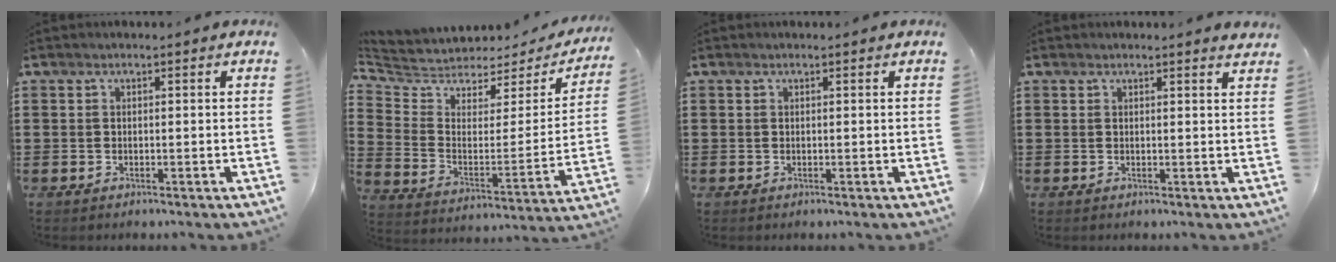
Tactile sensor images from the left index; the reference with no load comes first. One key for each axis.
{"total": 4.0, "fx": 3.5, "fy": 1.9, "fz": 0.3, "tx": -0.039, "ty": -0.036, "tz": 0.057}
{"total": 0.0}
{"total": 1.2, "fx": 1.2, "fy": -0.1, "fz": 0.4, "tx": -0.002, "ty": -0.004, "tz": 0.021}